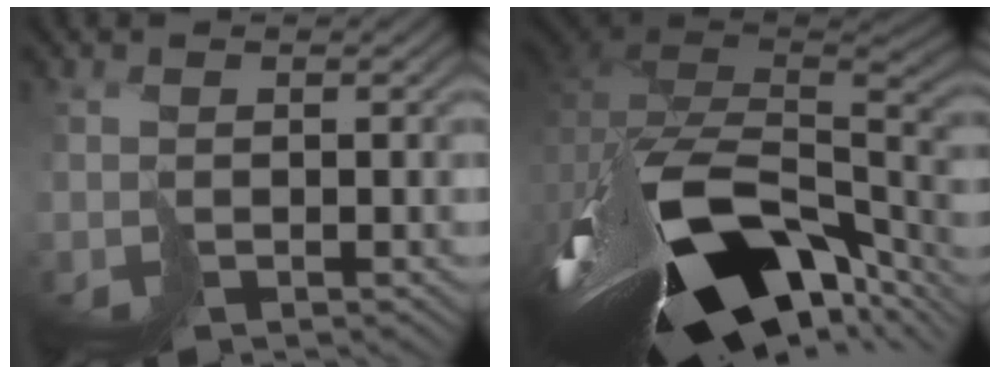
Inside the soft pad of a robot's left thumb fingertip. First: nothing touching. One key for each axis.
{"total": 18.7, "fx": -8.6, "fy": 10.3, "fz": 13.0, "tx": -0.288, "ty": -0.038, "tz": -0.120}